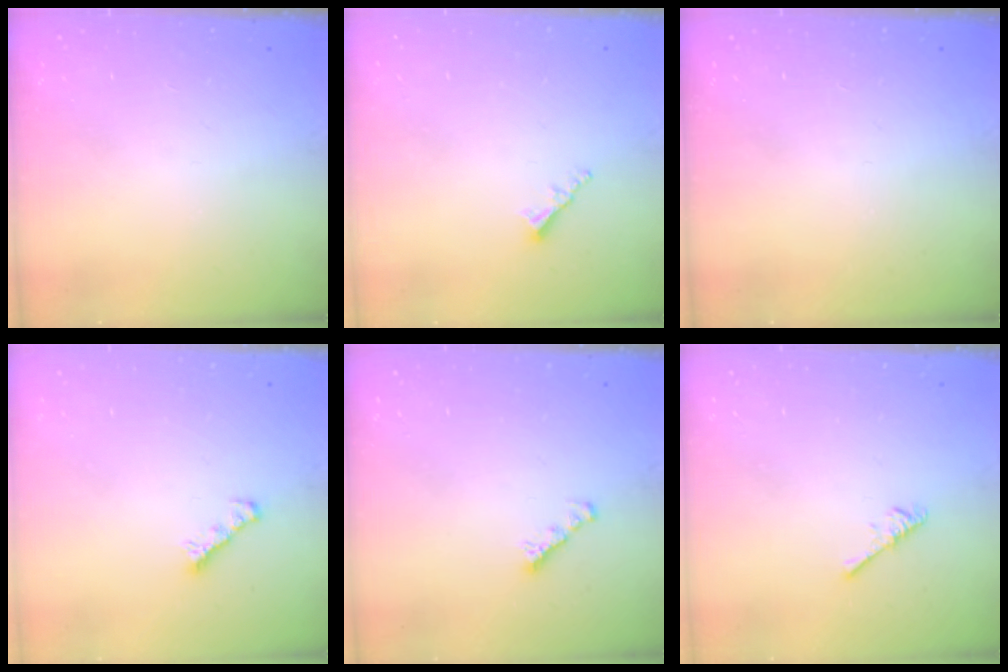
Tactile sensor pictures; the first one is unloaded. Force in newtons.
{"total": 2.0, "press": 2.0, "slide": 0.5}
{"total": 0.0}
{"total": 1.6, "press": 1.4, "slide": 0.6}
{"total": 1.6, "press": 1.5, "slide": 0.5}
{"total": 2.6, "press": 2.5, "slide": 0.5}